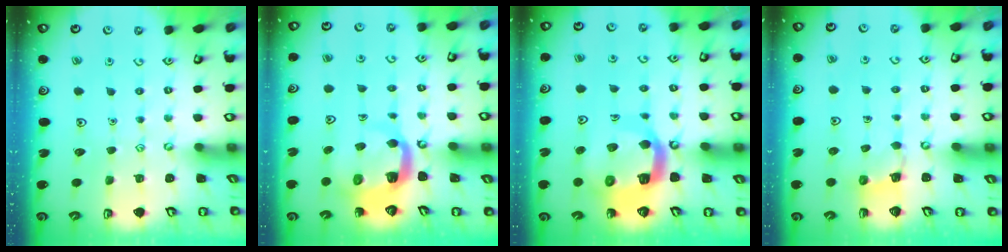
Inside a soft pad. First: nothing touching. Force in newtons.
{"total": 5.7, "press": 5.7, "slide": 0.8}
{"total": 13.6, "press": 13.5, "slide": 1.6}
{"total": 2.1, "press": 2.0, "slide": 0.5}